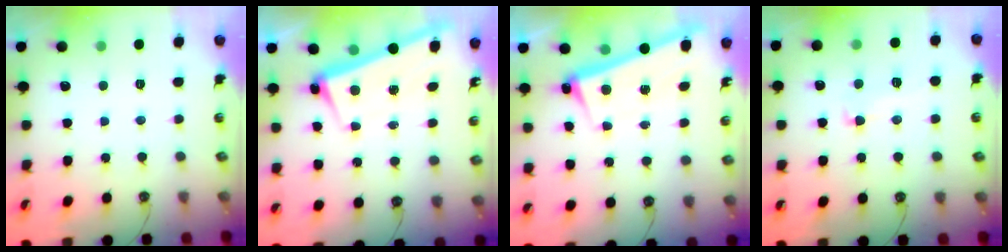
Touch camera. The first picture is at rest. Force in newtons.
{"total": 2.4, "press": 2.3, "slide": 0.7}
{"total": 2.7, "press": 2.7, "slide": 0.6}
{"total": 1.5, "press": 0.3, "slide": 1.5}